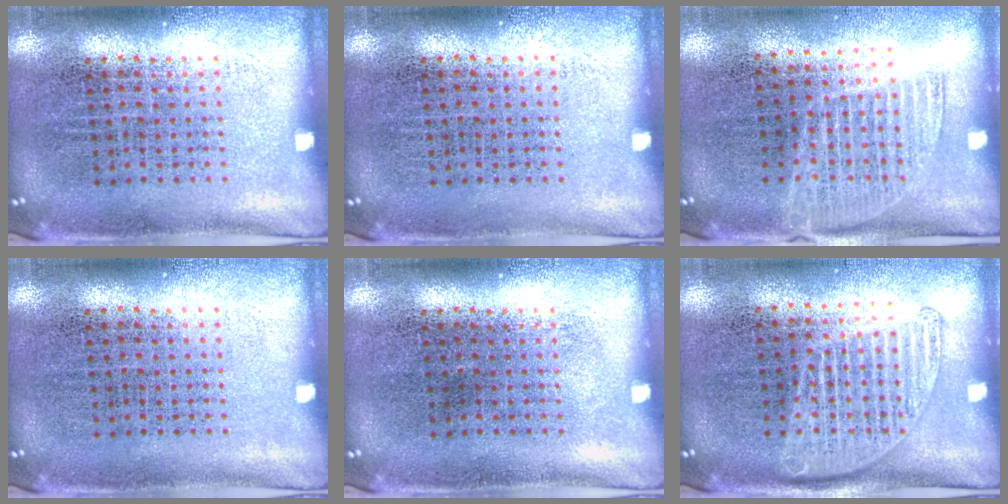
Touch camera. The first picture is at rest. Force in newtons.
{"total": 0.0}
{"total": 1.3, "press": 1.2, "slide": 0.7}
{"total": 0.0}
{"total": 0.0}
{"total": 1.5, "press": 1.4, "slide": 0.5}